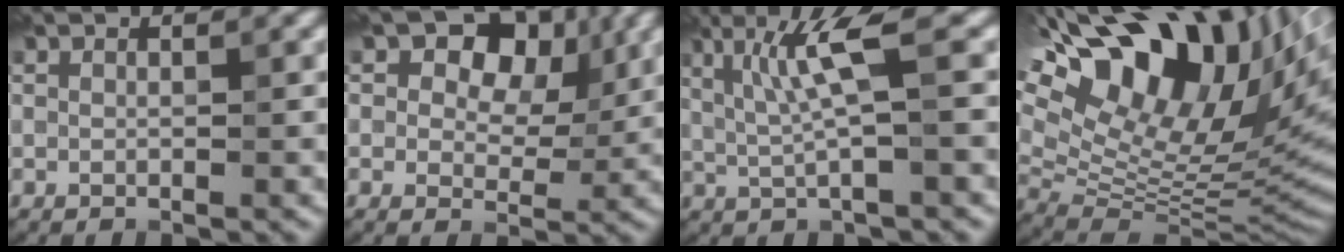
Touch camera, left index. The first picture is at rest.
{"total": 5.8, "force": [2.5, 4.0, 3.4], "torque": [-0.065, 0.005, 0.047]}
{"total": 3.2, "force": [0.0, -0.9, 3.1], "torque": [-0.101, -0.003, 0.035]}
{"total": 17.4, "force": [8.2, 8.6, 12.7], "torque": [-0.220, 0.037, 0.197]}